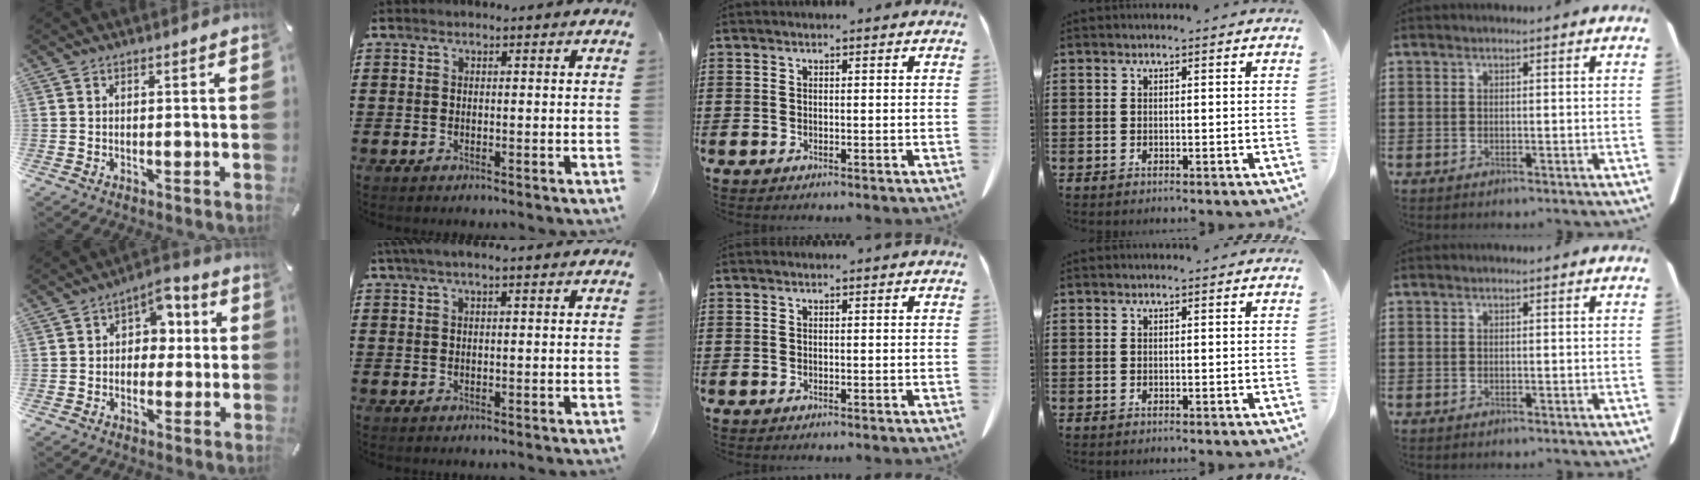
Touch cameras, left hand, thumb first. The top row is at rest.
{"thumb": {"total": 6.5, "force": [0.7, 5.2, 3.8], "torque": [-0.048, 0.000, 0.006]}, "index": {"total": 2.1, "force": [1.2, 0.2, 1.7], "torque": [-0.034, 0.001, 0.021]}}